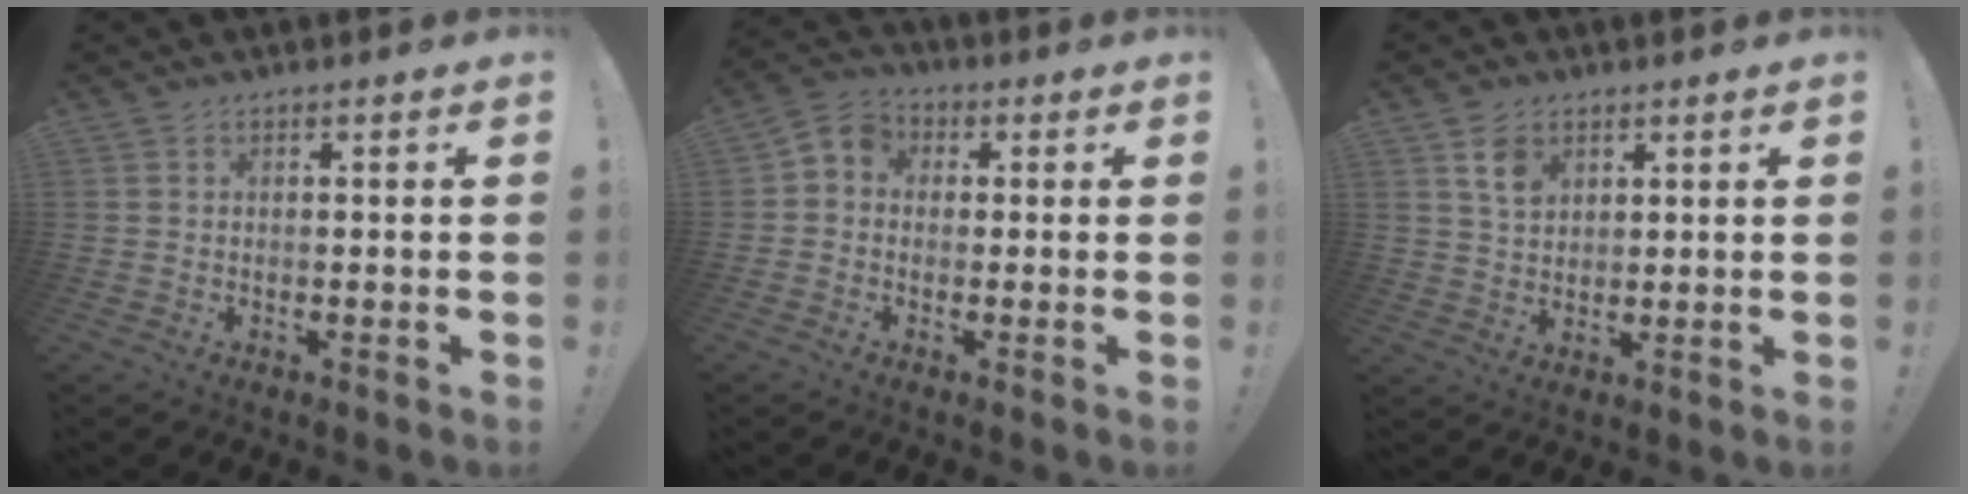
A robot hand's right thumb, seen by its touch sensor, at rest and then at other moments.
{"total": 4.6, "force": [-0.7, 4.1, 2.0], "torque": [-0.043, 0.015, -0.011]}
{"total": 6.3, "force": [3.5, 4.2, 3.2], "torque": [-0.042, -0.013, 0.063]}